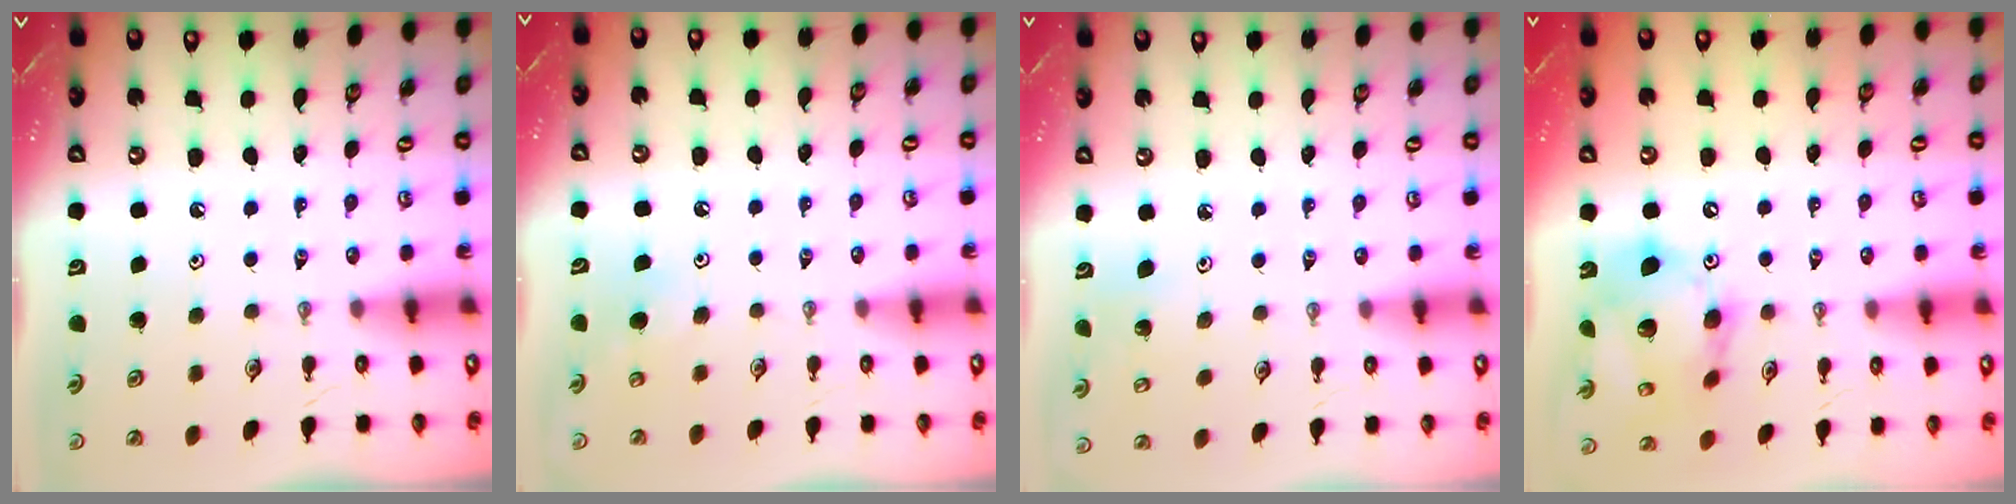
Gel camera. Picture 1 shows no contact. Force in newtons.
{"total": 5.3, "press": 5.1, "slide": 1.2}
{"total": 5.4, "press": 5.1, "slide": 1.9}
{"total": 16.6, "press": 16.5, "slide": 2.0}